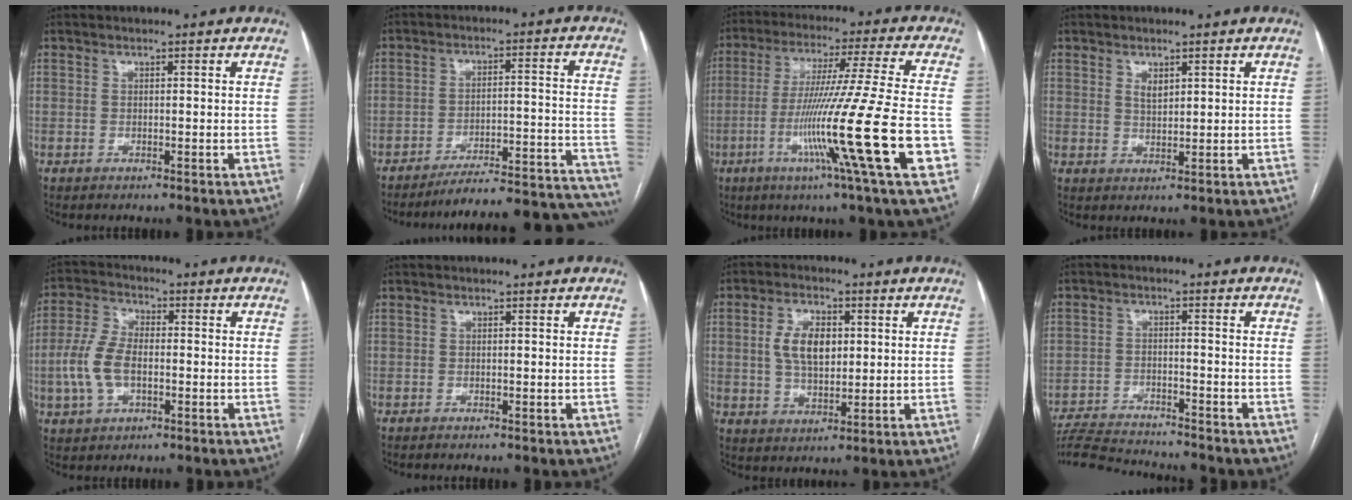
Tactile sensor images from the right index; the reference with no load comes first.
{"total": 24.8, "force": [-23.9, 1.3, 6.4], "torque": [-0.016, 0.012, -0.306]}
{"total": 20.5, "force": [-6.6, -2.0, 19.3], "torque": [-0.326, -0.032, -0.122]}
{"total": 2.0, "force": [1.1, 0.9, 1.3], "torque": [-0.027, -0.003, 0.025]}
{"total": 8.2, "force": [-1.8, 4.3, 6.8], "torque": [-0.167, 0.010, -0.035]}
{"total": 0.7, "force": [-0.7, -0.1, 0.2], "torque": [-0.001, 0.000, -0.012]}
{"total": 8.7, "force": [1.2, 3.3, 8.0], "torque": [-0.167, 0.011, 0.026]}
{"total": 11.8, "force": [-11.3, 0.7, 3.1], "torque": [-0.053, -0.002, -0.184]}